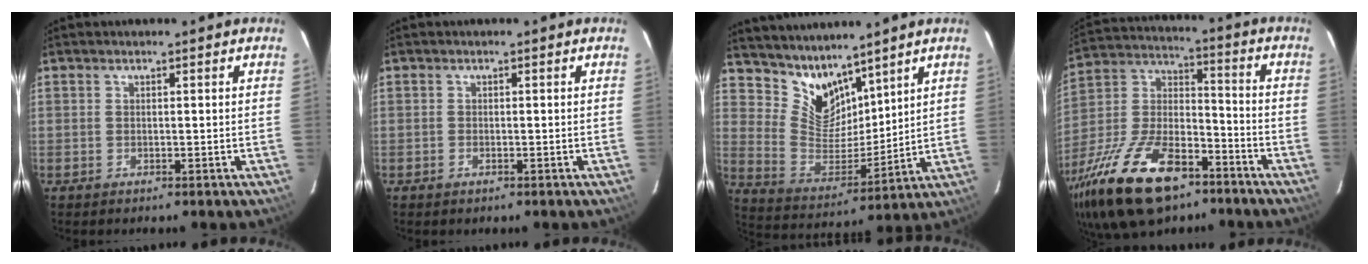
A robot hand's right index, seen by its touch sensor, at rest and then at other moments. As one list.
[{"total": 0.7, "force": [-0.4, 0.5, 0.3], "torque": [-0.004, 0.000, -0.007]}, {"total": 10.5, "force": [8.8, 4.8, 3.3], "torque": [-0.065, -0.011, 0.183]}, {"total": 25.7, "force": [-15.6, 11.8, 16.6], "torque": [-0.348, -0.017, -0.268]}]